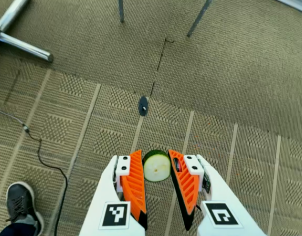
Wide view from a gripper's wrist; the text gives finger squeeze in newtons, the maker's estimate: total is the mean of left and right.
{"total": 7.0, "left": 6.5, "right": 7.4}